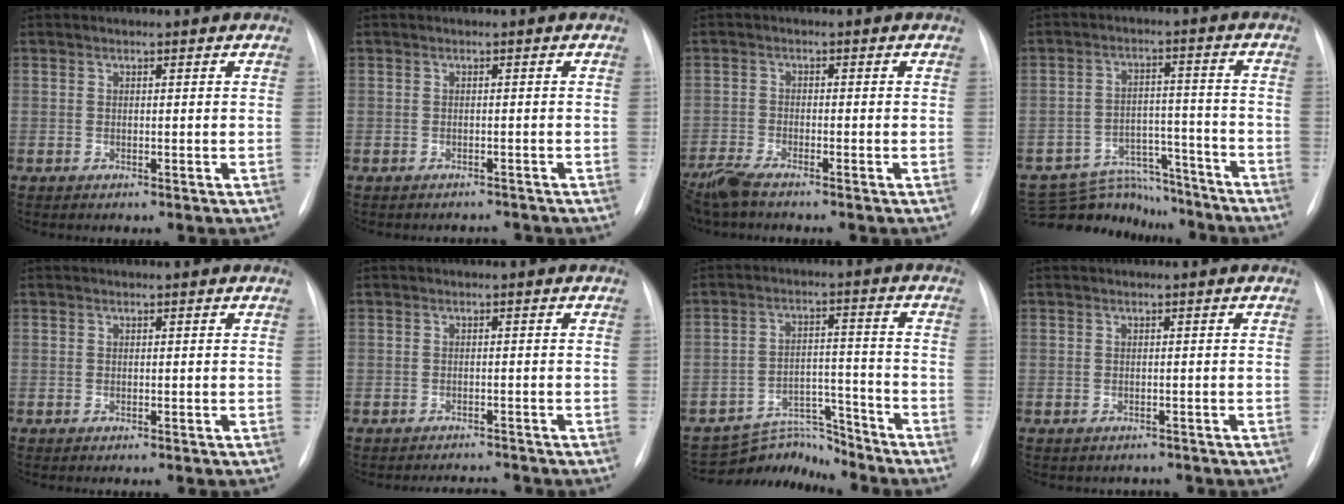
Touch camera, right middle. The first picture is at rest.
{"total": 2.0, "force": [-1.9, 0.5, -0.3], "torque": [0.008, -0.003, -0.024]}
{"total": 4.8, "force": [-4.1, 0.6, 2.5], "torque": [-0.058, -0.017, -0.083]}
{"total": 12.2, "force": [-11.4, 4.3, 0.5], "torque": [-0.003, 0.037, -0.170]}
{"total": 0.0}
{"total": 2.7, "force": [-2.7, -0.2, -0.2], "torque": [0.003, -0.009, -0.036]}
{"total": 7.4, "force": [-7.2, 1.1, -0.7], "torque": [0.016, 0.032, -0.120]}
{"total": 2.0, "force": [-1.7, 1.0, 0.0], "torque": [-0.003, 0.004, -0.022]}